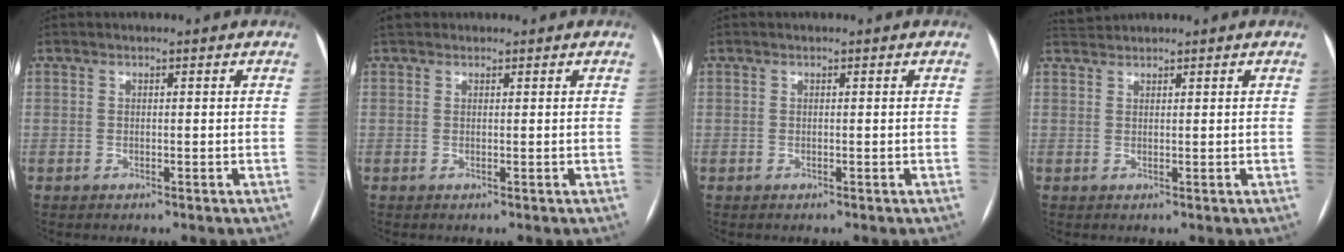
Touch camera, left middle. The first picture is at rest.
{"total": 1.9, "force": [1.5, 1.1, 0.3], "torque": [-0.006, 0.021, 0.026]}
{"total": 0.0}
{"total": 1.8, "force": [1.7, -0.2, -0.4], "torque": [-0.004, 0.015, 0.043]}